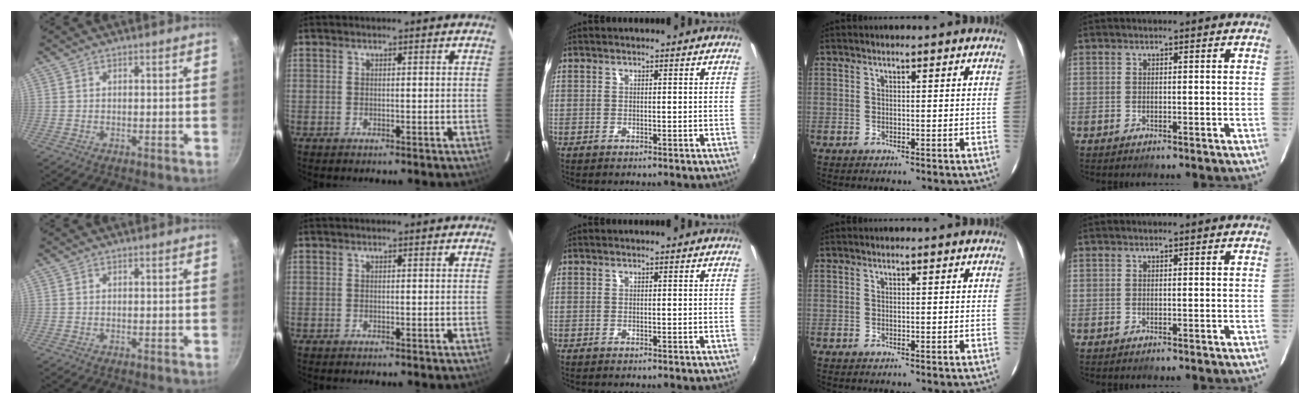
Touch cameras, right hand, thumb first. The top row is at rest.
{}